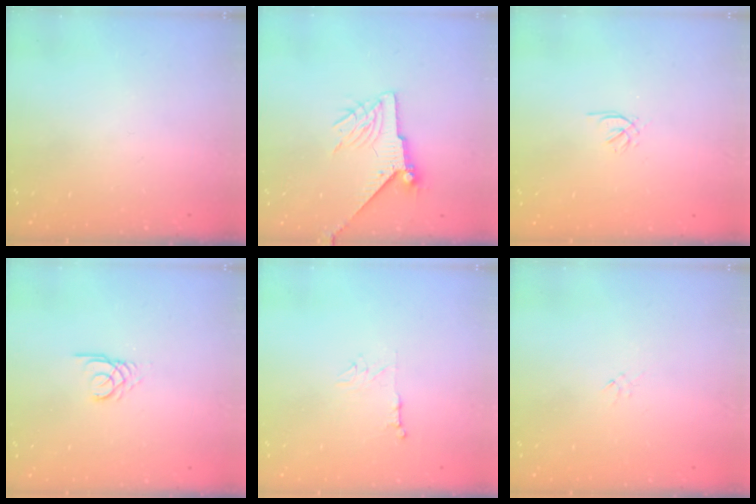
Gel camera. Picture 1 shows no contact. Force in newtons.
{"total": 8.0, "press": 8.0, "slide": 0.1}
{"total": 0.5, "press": 0.3, "slide": 0.4}
{"total": 2.7, "press": 2.7, "slide": 0.3}
{"total": 5.2, "press": 5.2, "slide": 0.4}
{"total": 0.0}